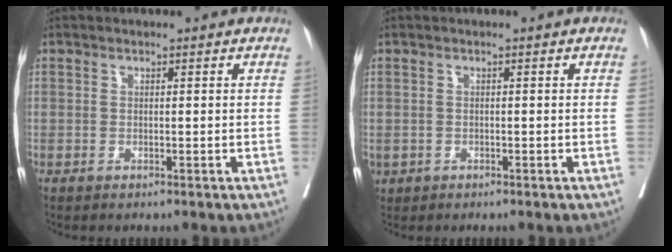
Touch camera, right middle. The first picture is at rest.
{"total": 2.4, "force": [-0.9, 2.0, 1.0], "torque": [-0.024, -0.001, -0.007]}